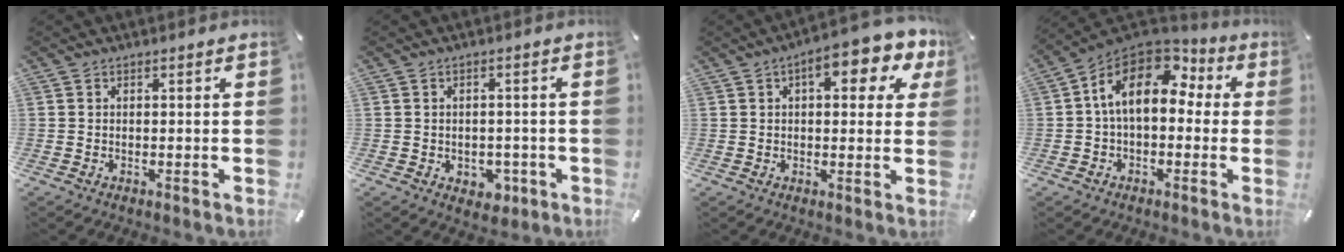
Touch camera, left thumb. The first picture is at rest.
{"total": 3.8, "force": [-1.1, 3.0, 1.9], "torque": [-0.015, 0.000, -0.020]}
{"total": 10.5, "force": [4.8, 4.4, 8.2], "torque": [-0.108, -0.016, 0.074]}
{"total": 13.9, "force": [2.4, 8.9, 10.4], "torque": [-0.208, -0.001, 0.038]}